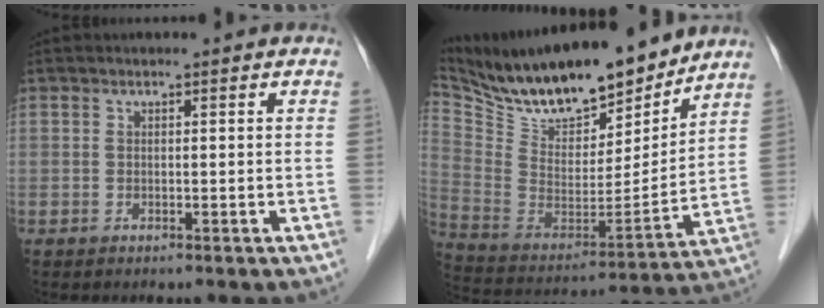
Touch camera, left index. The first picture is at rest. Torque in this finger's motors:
{"motor_torque": [0.23, -0.24, 0.19, 0.03]}